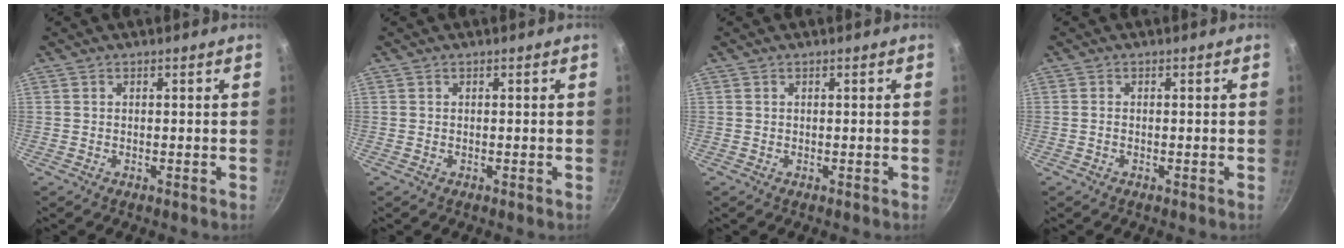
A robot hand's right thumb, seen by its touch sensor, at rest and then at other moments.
{"total": 0.0}
{"total": 0.0}
{"total": 0.6, "force": [-0.3, 0.3, 0.5], "torque": [-0.010, 0.004, -0.008]}